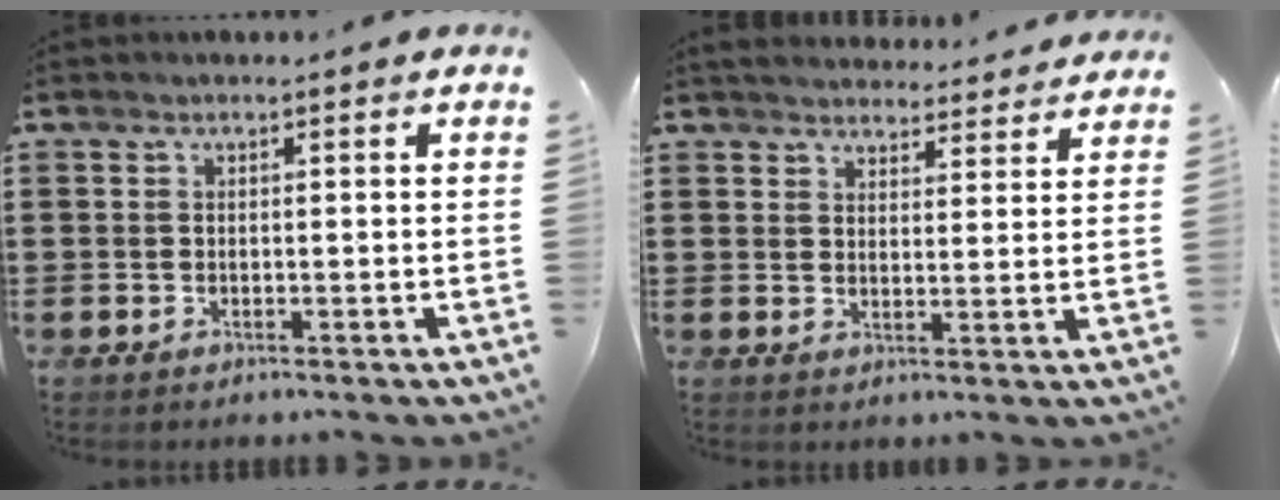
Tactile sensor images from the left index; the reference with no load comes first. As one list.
[{"total": 3.9, "force": [3.9, 0.3, 0.2], "torque": [-0.017, -0.018, 0.071]}]